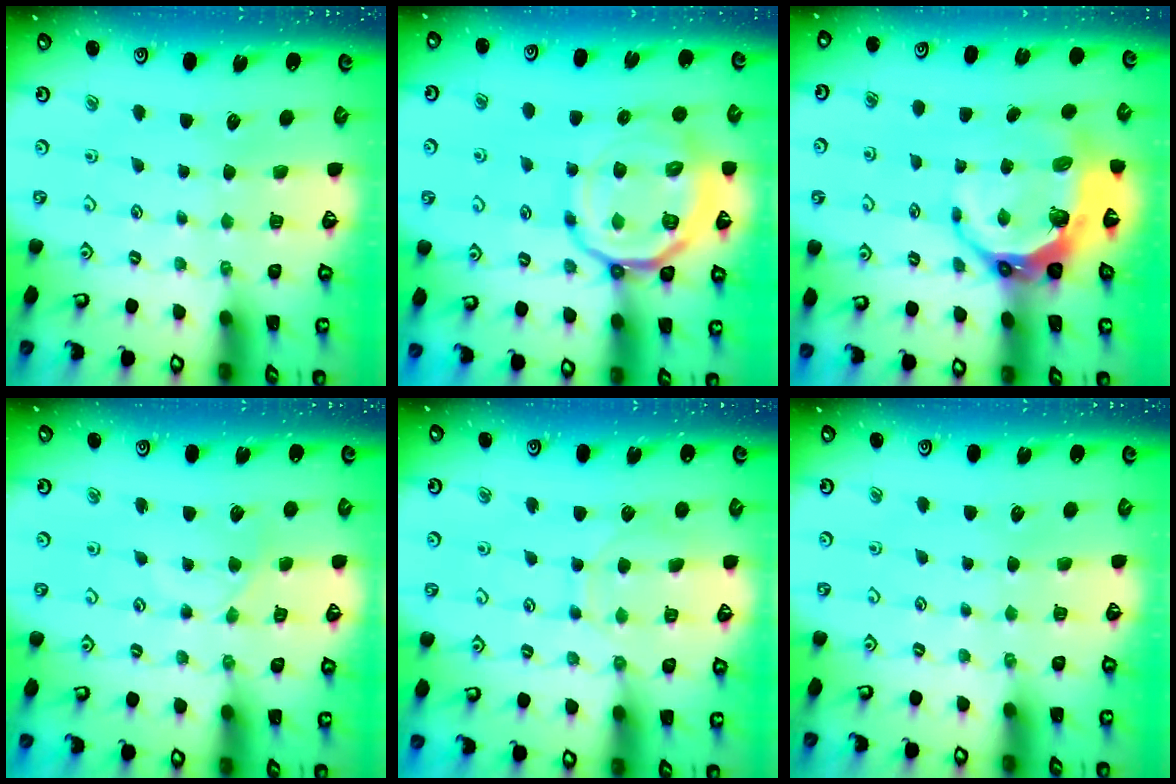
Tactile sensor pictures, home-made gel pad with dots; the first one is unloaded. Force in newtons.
{"total": 15.9, "press": 15.8, "slide": 2.0}
{"total": 10.3, "press": 9.1, "slide": 4.7}
{"total": 1.5, "press": 1.5, "slide": 0.4}
{"total": 6.9, "press": 6.8, "slide": 0.7}
{"total": 0.0}